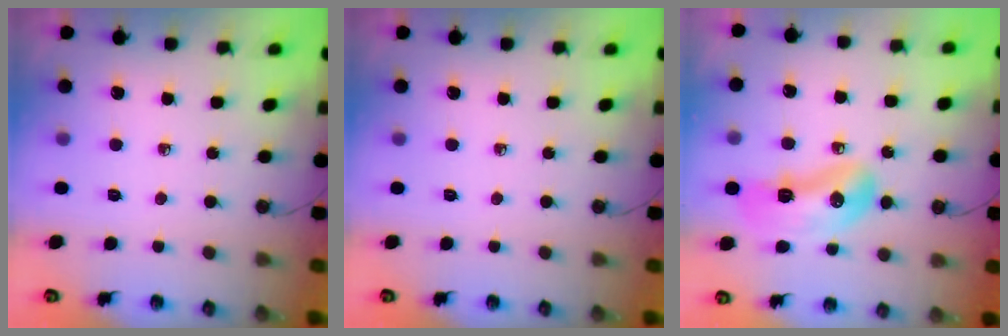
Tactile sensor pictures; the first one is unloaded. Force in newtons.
{"total": 0.0}
{"total": 13.1, "press": 13.0, "slide": 1.3}